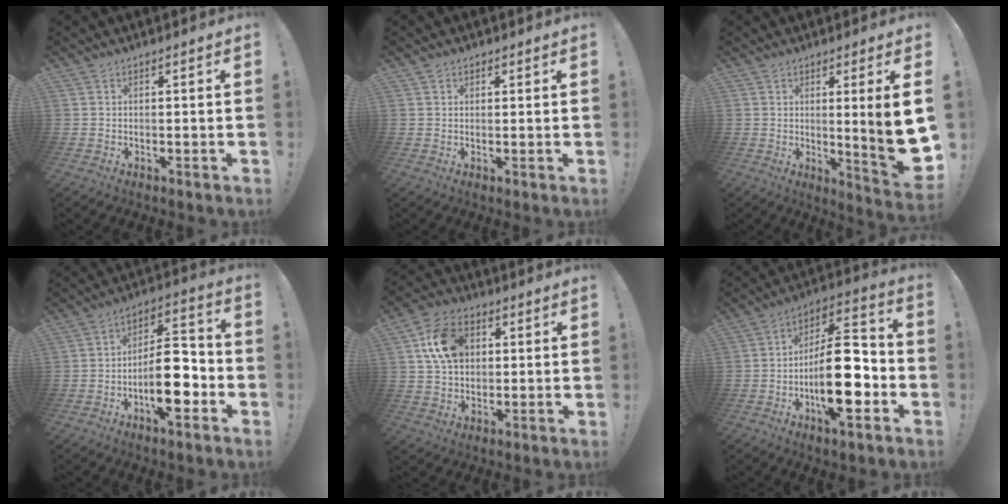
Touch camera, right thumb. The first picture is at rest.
{"total": 1.2, "force": [0.7, 1.0, 0.2], "torque": [0.006, -0.004, 0.012]}
{"total": 11.4, "force": [0.5, -0.2, 11.4], "torque": [-0.169, -0.015, 0.005]}
{"total": 15.5, "force": [-5.5, 6.2, 13.1], "torque": [-0.215, 0.033, -0.087]}
{"total": 13.2, "force": [3.5, 9.7, 8.2], "torque": [-0.131, 0.008, 0.072]}
{"total": 20.7, "force": [-5.6, 7.6, 18.5], "torque": [-0.322, 0.029, -0.086]}